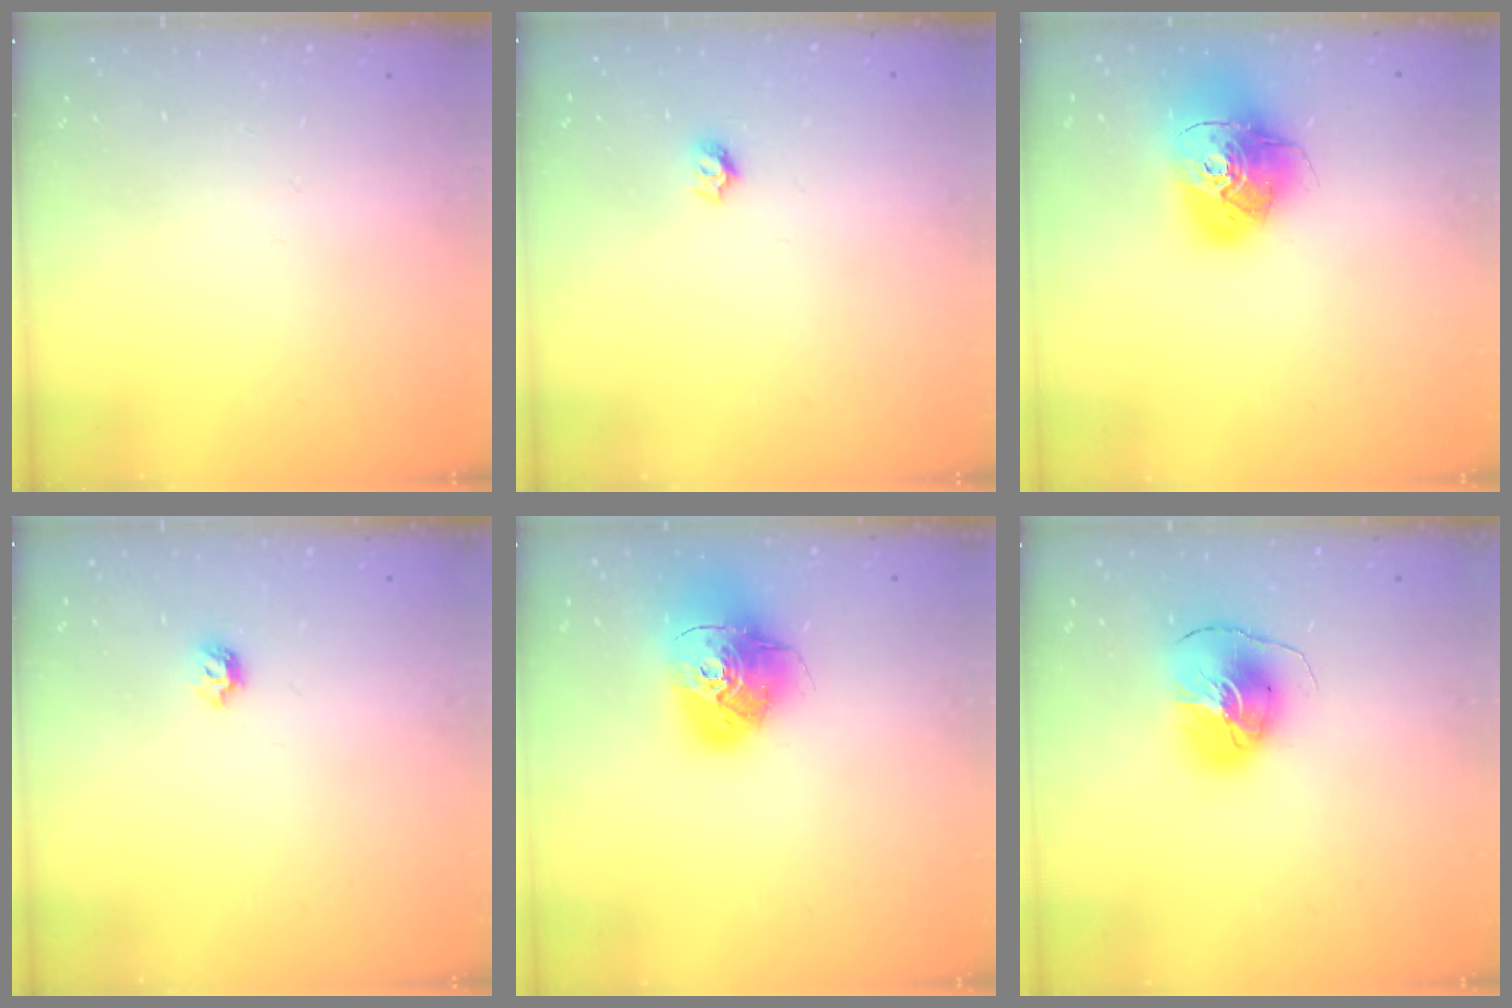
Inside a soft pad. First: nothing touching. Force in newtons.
{"total": 5.1, "press": 5.1, "slide": 0.4}
{"total": 17.5, "press": 17.4, "slide": 2.0}
{"total": 5.4, "press": 5.4, "slide": 0.9}
{"total": 17.5, "press": 17.4, "slide": 2.0}
{"total": 10.5, "press": 10.5, "slide": 1.3}